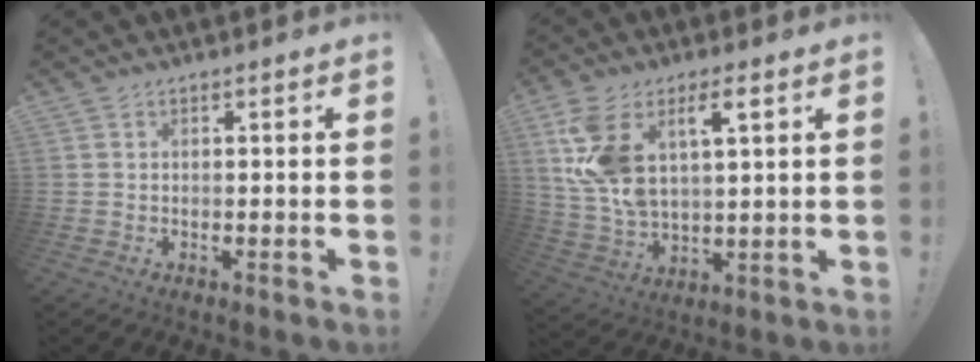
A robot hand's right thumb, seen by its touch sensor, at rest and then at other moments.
{"total": 13.4, "force": [5.8, 6.9, 10.0], "torque": [-0.217, -0.019, 0.104]}